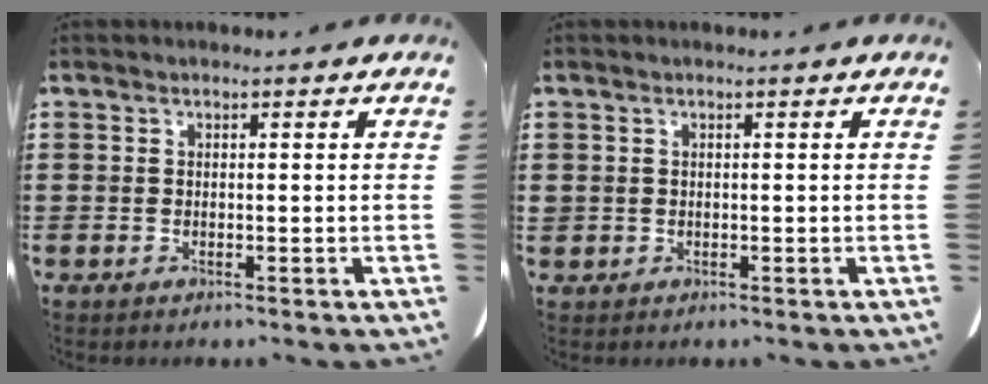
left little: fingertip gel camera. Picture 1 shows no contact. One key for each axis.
{"total": 0.5, "fx": 0.1, "fy": 0.5, "fz": 0.0, "tx": -0.003, "ty": 0.006, "tz": 0.002}